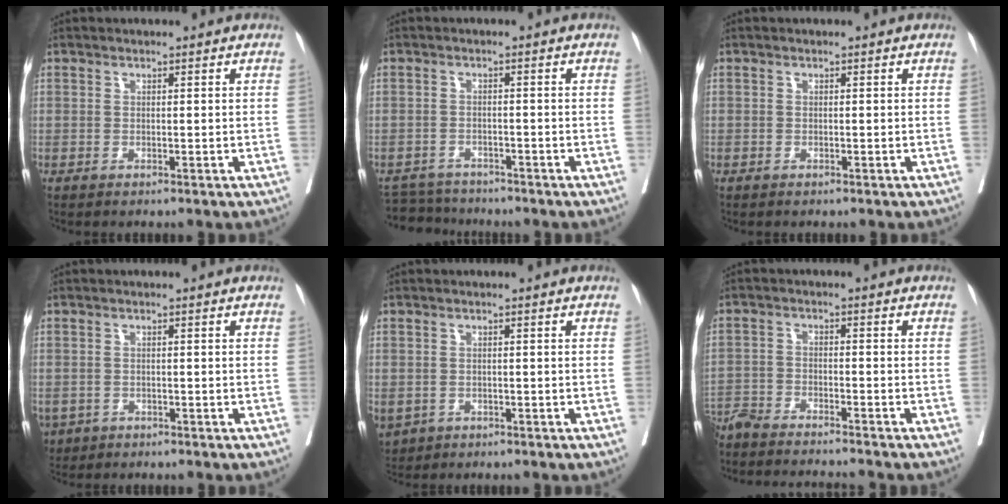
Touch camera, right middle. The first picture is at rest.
{"total": 4.8, "force": [-4.7, 0.8, -0.5], "torque": [0.009, -0.004, -0.081]}
{"total": 0.9, "force": [-0.2, 0.9, -0.1], "torque": [0.007, 0.007, -0.008]}
{"total": 4.0, "force": [-2.2, 3.1, 1.2], "torque": [-0.022, -0.001, -0.033]}
{"total": 6.5, "force": [-2.9, 5.2, 2.7], "torque": [-0.076, -0.006, -0.038]}
{"total": 12.0, "force": [-11.3, 0.3, 3.9], "torque": [-0.044, -0.009, -0.176]}